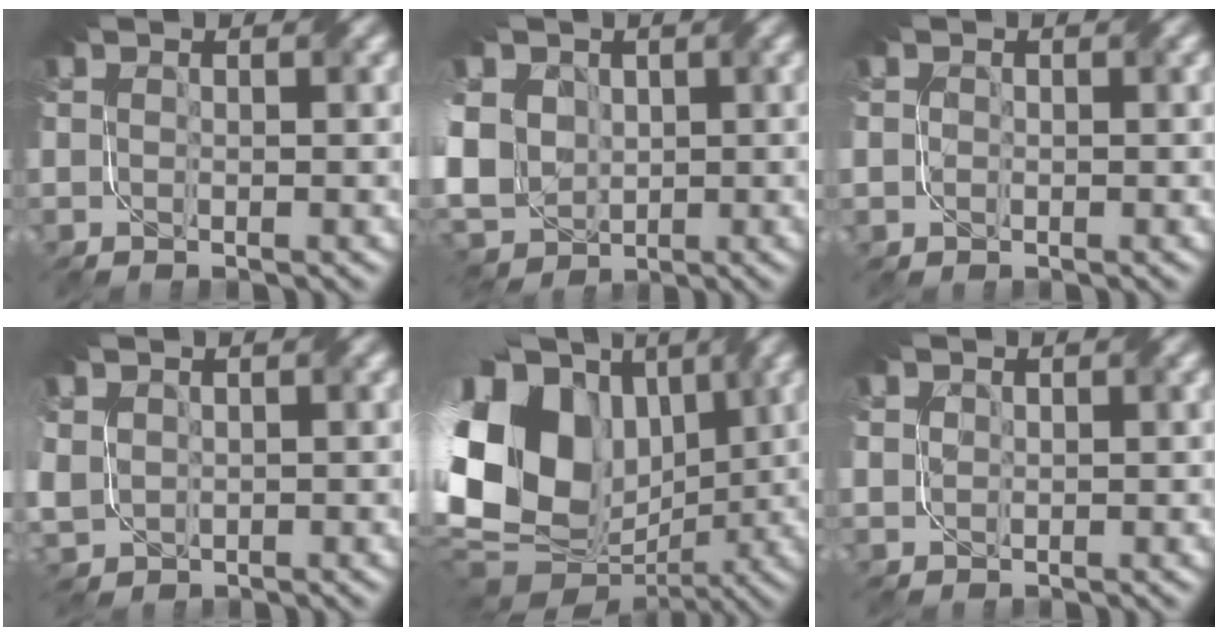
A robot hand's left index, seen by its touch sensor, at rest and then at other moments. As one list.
[{"total": 11.6, "force": [-1.2, 9.0, 7.3], "torque": [-0.172, -0.003, -0.039]}, {"total": 0.9, "force": [-0.1, 0.9, 0.0], "torque": [-0.009, -0.003, -0.001]}, {"total": 2.1, "force": [0.6, 1.8, 0.9], "torque": [-0.034, -0.002, 0.014]}, {"total": 17.2, "force": [0.8, 12.8, 11.5], "torque": [-0.252, 0.008, 0.014]}, {"total": 0.8, "force": [0.4, 0.7, 0.2], "torque": [-0.020, -0.007, 0.020]}]